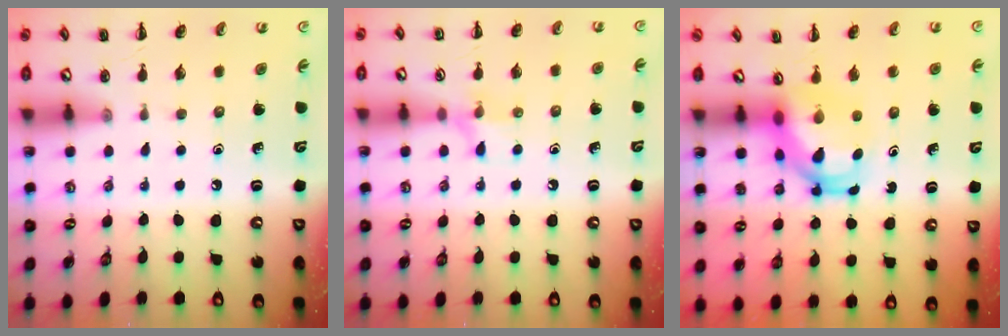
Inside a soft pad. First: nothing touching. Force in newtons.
{"total": 6.6, "press": 6.5, "slide": 1.1}
{"total": 5.8, "press": 5.7, "slide": 1.1}